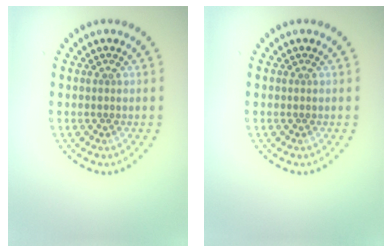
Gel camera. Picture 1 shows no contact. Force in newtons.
{"total": 0.0}